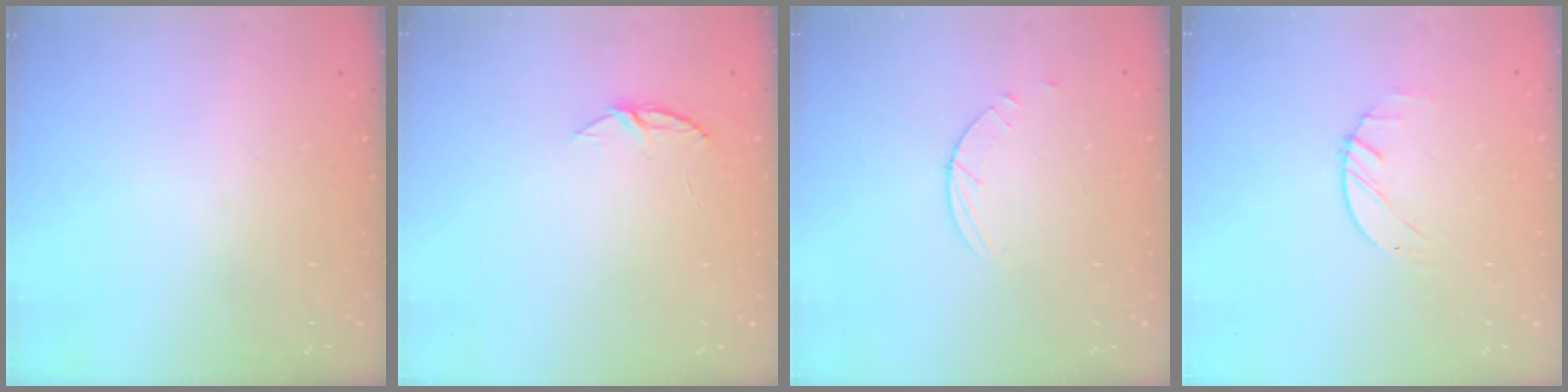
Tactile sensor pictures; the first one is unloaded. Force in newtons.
{"total": 4.6, "press": 4.5, "slide": 0.4}
{"total": 2.5, "press": 2.4, "slide": 0.3}
{"total": 1.2, "press": 1.2, "slide": 0.2}